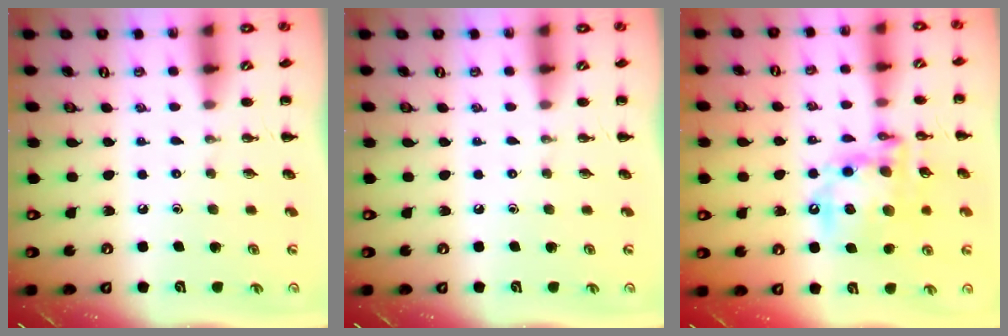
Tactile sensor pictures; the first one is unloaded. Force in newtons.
{"total": 0.0}
{"total": 17.3, "press": 16.9, "slide": 3.5}